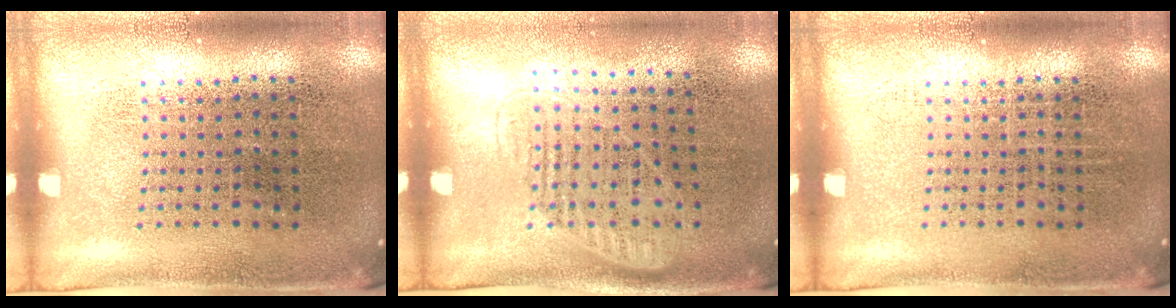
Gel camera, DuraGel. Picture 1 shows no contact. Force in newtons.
{"total": 1.2, "press": 1.0, "slide": 0.7}
{"total": 0.0}